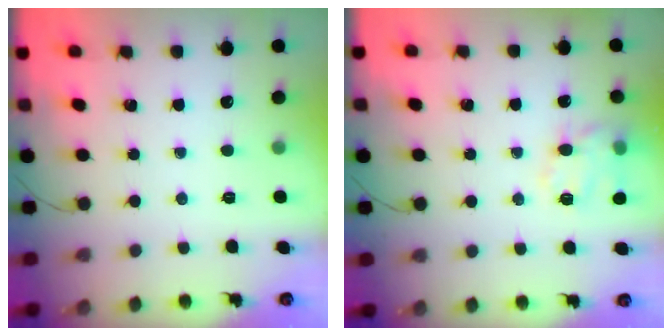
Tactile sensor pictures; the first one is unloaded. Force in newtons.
{"total": 14.2, "press": 14.1, "slide": 1.7}